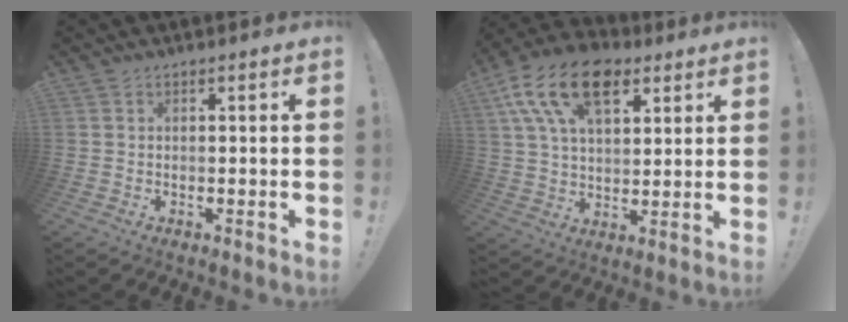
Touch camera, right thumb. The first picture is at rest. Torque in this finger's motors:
{"motor_torque": [0.96, 1.19, 1.24, 0.75, 0.19]}